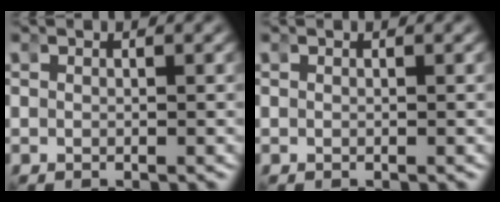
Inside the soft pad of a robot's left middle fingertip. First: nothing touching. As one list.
[{"total": 0.0}]